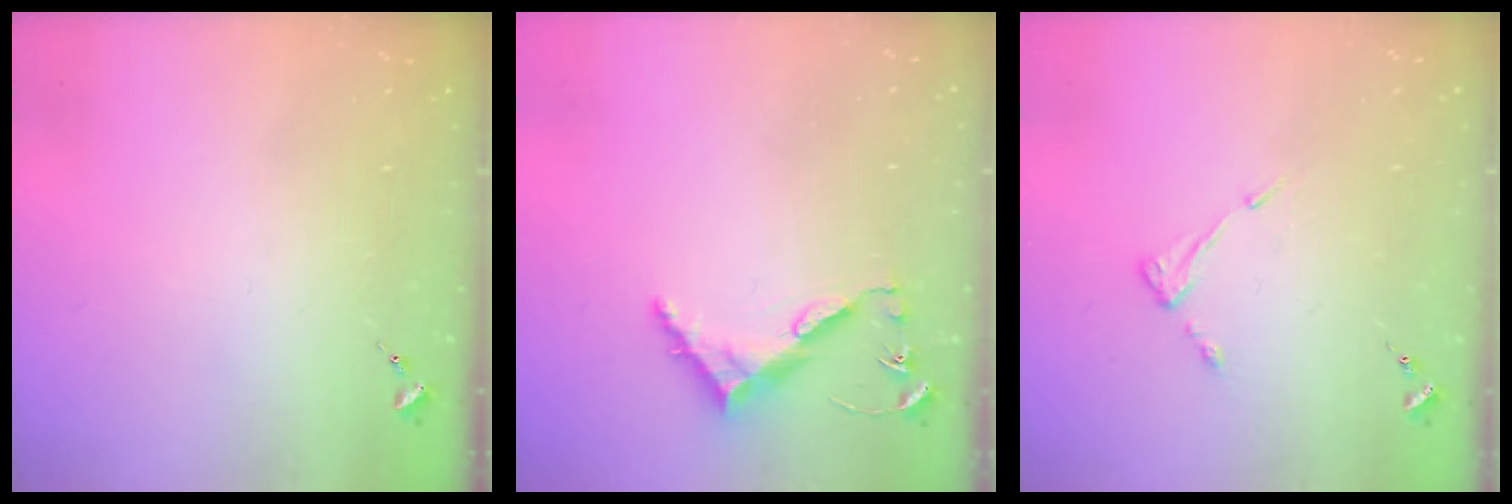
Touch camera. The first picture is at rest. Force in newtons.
{"total": 8.2, "press": 8.1, "slide": 0.6}
{"total": 5.2, "press": 5.1, "slide": 0.6}